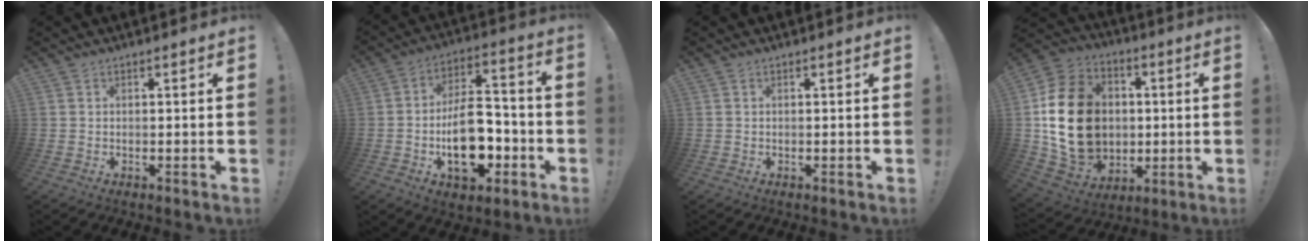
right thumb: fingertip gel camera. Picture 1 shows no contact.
{"total": 19.1, "force": [-5.5, 11.1, 14.5], "torque": [-0.220, 0.038, -0.081]}
{"total": 0.0}
{"total": 23.2, "force": [0.9, 18.6, 13.8], "torque": [-0.236, 0.012, 0.058]}